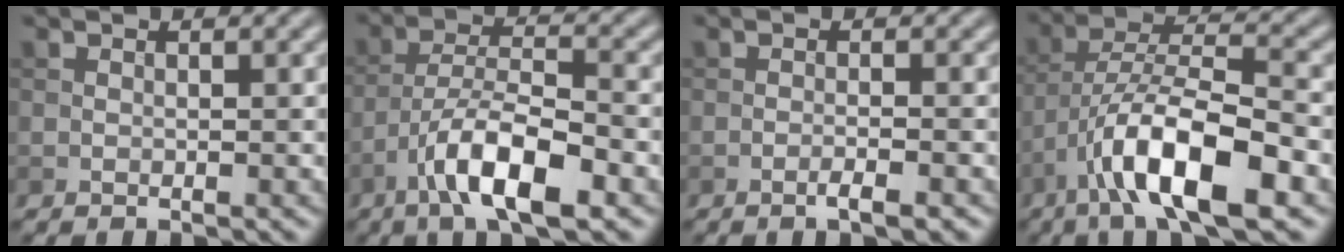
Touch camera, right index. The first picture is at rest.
{"total": 7.9, "force": [-4.3, 2.4, 6.1], "torque": [-0.104, 0.009, -0.081]}
{"total": 2.0, "force": [-1.0, 0.3, 1.7], "torque": [-0.023, 0.005, -0.021]}
{"total": 10.4, "force": [-5.3, 3.2, 8.4], "torque": [-0.140, 0.016, -0.097]}